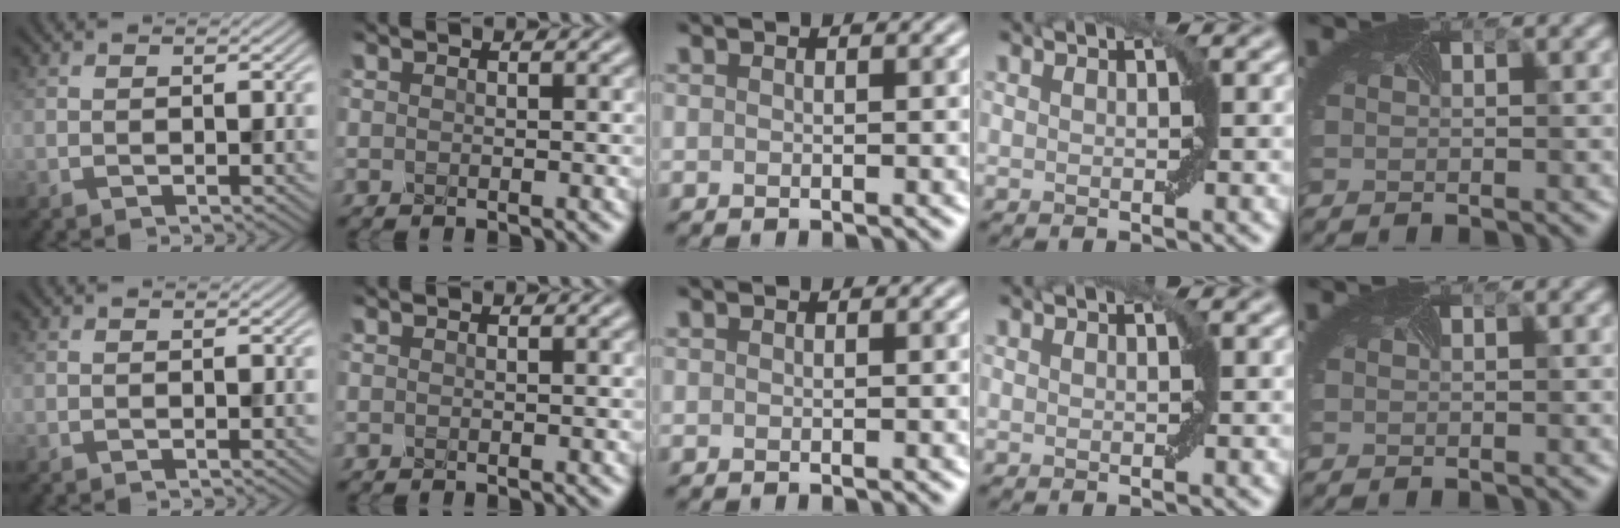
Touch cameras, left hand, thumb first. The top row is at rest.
{}